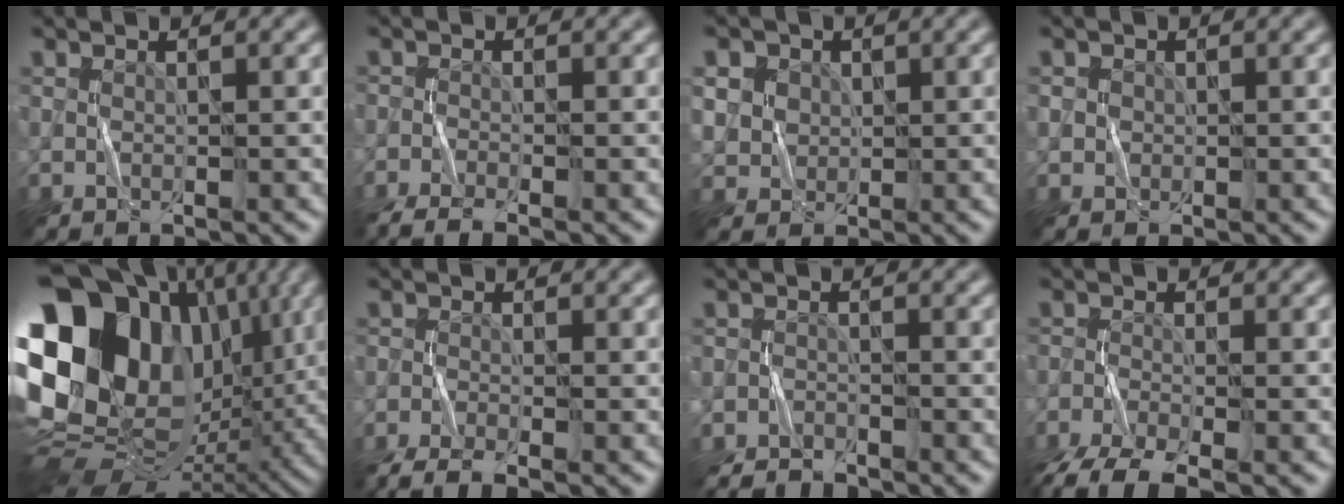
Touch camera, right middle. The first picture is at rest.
{"total": 3.3, "force": [-2.6, 0.7, 1.9], "torque": [-0.040, -0.008, -0.058]}
{"total": 5.1, "force": [2.1, 4.2, 2.1], "torque": [-0.060, 0.017, 0.035]}
{"total": 0.9, "force": [0.0, 0.9, 0.1], "torque": [0.004, -0.002, 0.001]}
{"total": 20.2, "force": [4.1, 14.6, 13.3], "torque": [-0.280, 0.014, 0.083]}
{"total": 3.9, "force": [-3.2, 0.8, 2.2], "torque": [-0.044, -0.011, -0.069]}
{"total": 2.8, "force": [-2.7, 0.6, 0.5], "torque": [-0.007, -0.003, -0.055]}
{"total": 4.9, "force": [-3.8, 1.3, 2.8], "torque": [-0.060, -0.014, -0.084]}